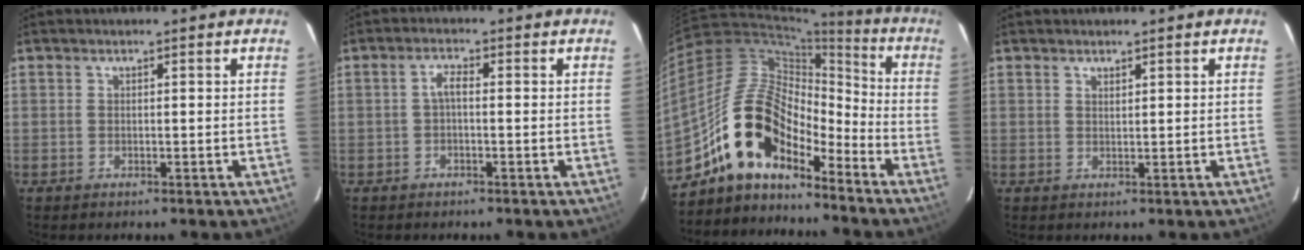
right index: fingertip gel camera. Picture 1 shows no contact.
{"total": 2.1, "force": [-0.4, 0.7, 2.0], "torque": [-0.041, 0.009, -0.007]}
{"total": 15.0, "force": [-11.2, 6.5, 7.7], "torque": [-0.139, 0.020, -0.218]}
{"total": 0.9, "force": [0.7, 0.3, 0.4], "torque": [-0.006, 0.001, 0.013]}